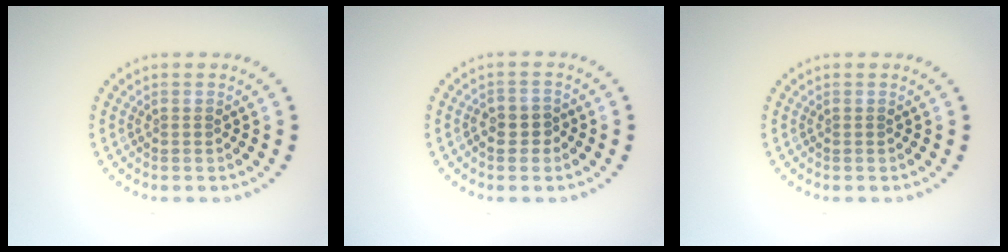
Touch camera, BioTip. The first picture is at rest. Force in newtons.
{"total": 1.6, "press": 1.4, "slide": 0.8}
{"total": 0.0}